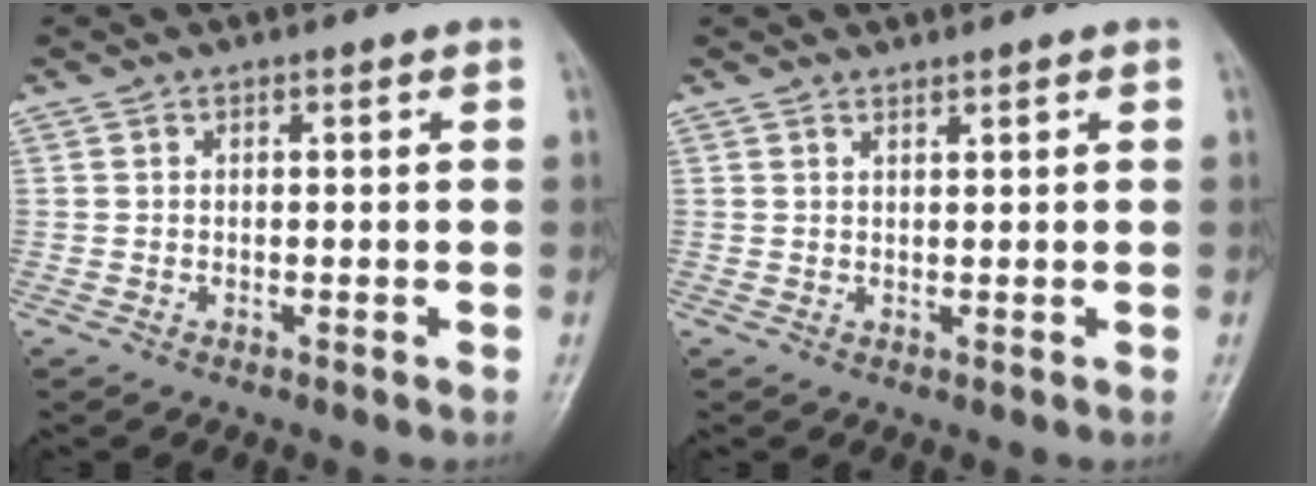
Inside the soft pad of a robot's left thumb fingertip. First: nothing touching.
{"total": 0.8, "force": [0.8, -0.1, 0.0], "torque": [0.002, -0.007, 0.014]}